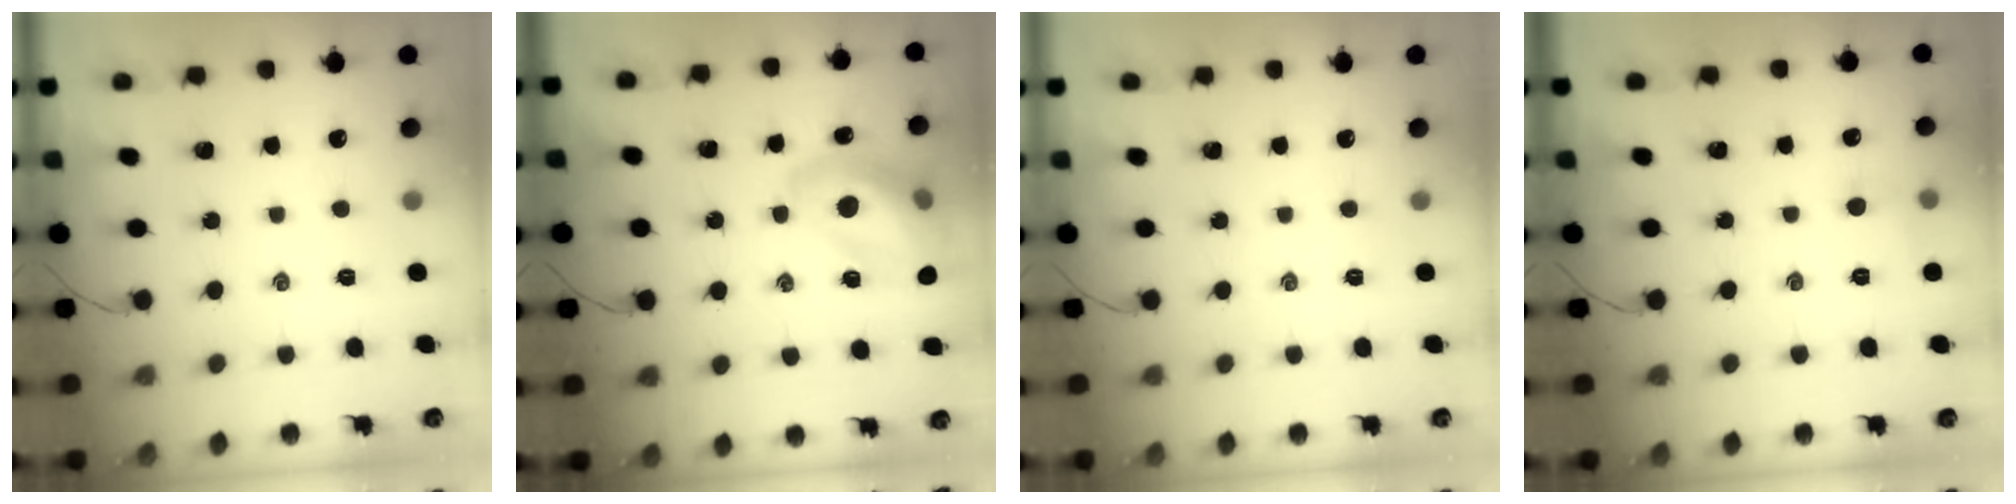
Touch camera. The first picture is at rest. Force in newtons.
{"total": 16.3, "press": 16.1, "slide": 2.3}
{"total": 0.0}
{"total": 5.4, "press": 5.1, "slide": 1.8}